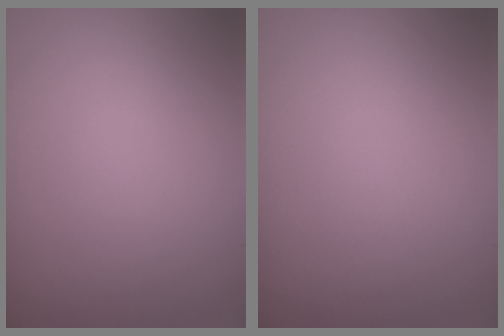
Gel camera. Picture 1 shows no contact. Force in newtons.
{"total": 0.0}